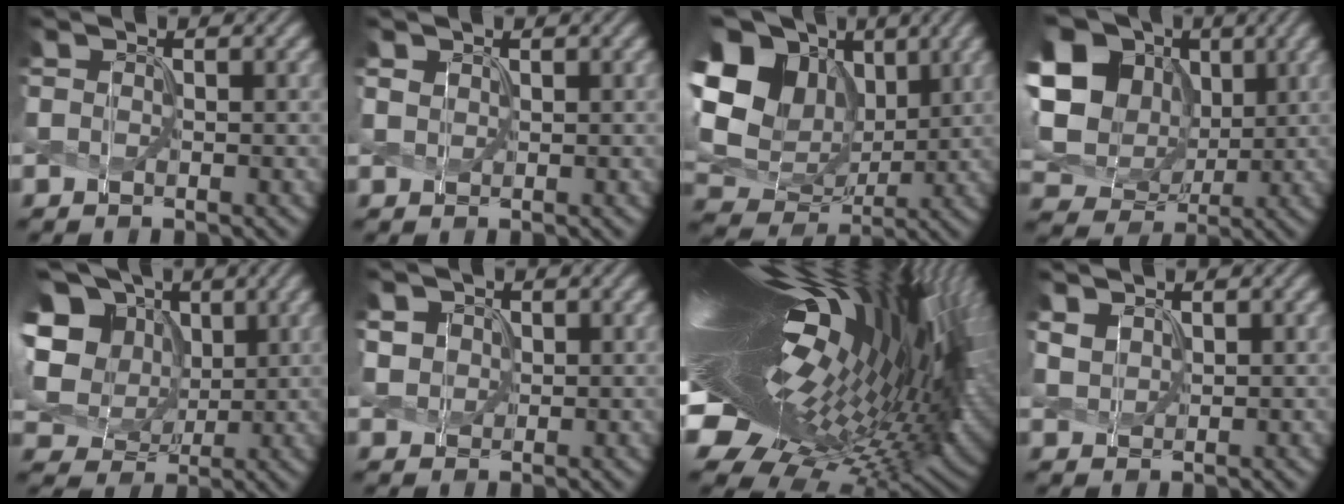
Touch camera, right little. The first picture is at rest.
{"total": 0.8, "force": [0.7, 0.4, 0.2], "torque": [-0.009, -0.001, 0.017]}
{"total": 16.7, "force": [5.0, 12.6, 9.8], "torque": [-0.233, 0.035, 0.088]}
{"total": 16.2, "force": [4.0, 13.3, 8.5], "torque": [-0.220, 0.024, 0.069]}
{"total": 13.5, "force": [3.8, 10.8, 7.1], "torque": [-0.179, 0.023, 0.070]}
{"total": 2.1, "force": [0.8, 1.8, 0.7], "torque": [-0.031, -0.003, 0.023]}
{"total": 21.7, "force": [4.0, 8.6, 19.5], "torque": [-0.343, -0.013, 0.056]}
{"total": 1.5, "force": [1.2, 0.8, 0.6], "torque": [-0.022, 0.000, 0.031]}